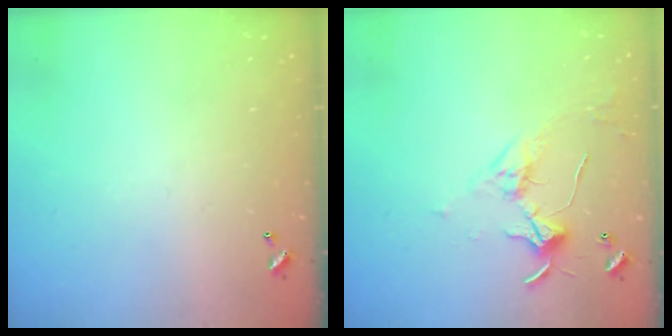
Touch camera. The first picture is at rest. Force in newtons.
{"total": 4.2, "press": 4.2, "slide": 0.4}